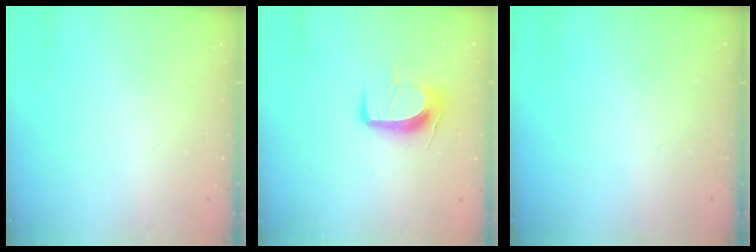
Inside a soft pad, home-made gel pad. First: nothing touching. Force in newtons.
{"total": 11.1, "press": 11.1, "slide": 0.5}
{"total": 0.0}